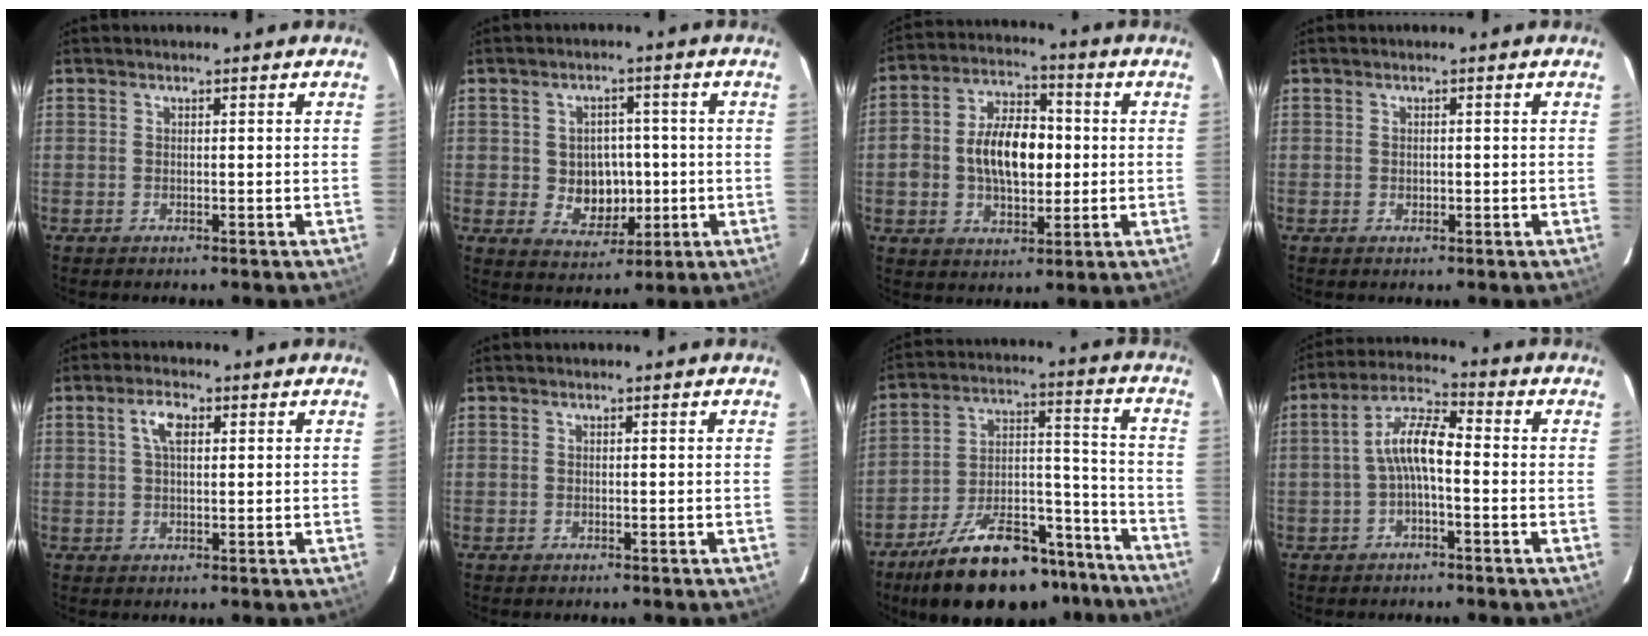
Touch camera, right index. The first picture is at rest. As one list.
[{"total": 7.4, "force": [-0.7, 6.4, 3.7], "torque": [-0.076, 0.009, 0.006]}, {"total": 12.8, "force": [-0.4, 7.6, 10.3], "torque": [-0.192, 0.026, -0.005]}, {"total": 0.9, "force": [-0.2, 0.7, 0.4], "torque": [-0.005, 0.002, -0.002]}, {"total": 3.9, "force": [1.3, 1.7, 3.3], "torque": [-0.062, 0.011, 0.025]}, {"total": 0.0}, {"total": 25.1, "force": [-19.4, 9.7, 12.6], "torque": [-0.214, 0.028, -0.275]}, {"total": 7.1, "force": [-1.3, 2.1, 6.6], "torque": [-0.141, 0.021, -0.028]}]